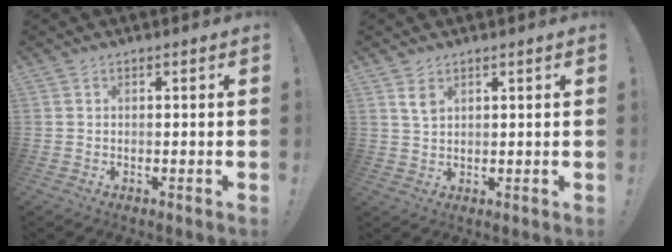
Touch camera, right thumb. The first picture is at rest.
{"total": 4.1, "force": [2.2, 2.5, 2.3], "torque": [-0.028, -0.011, 0.039]}